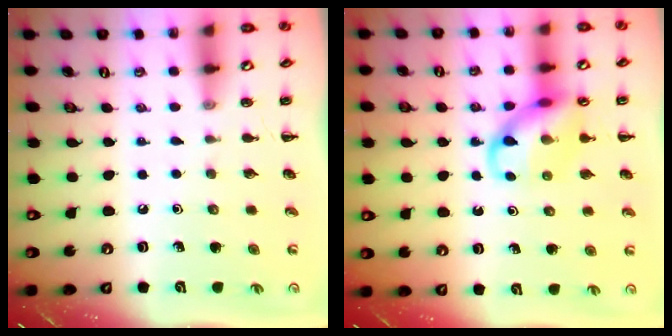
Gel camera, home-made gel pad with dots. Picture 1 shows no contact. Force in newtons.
{"total": 12.7, "press": 12.5, "slide": 1.8}